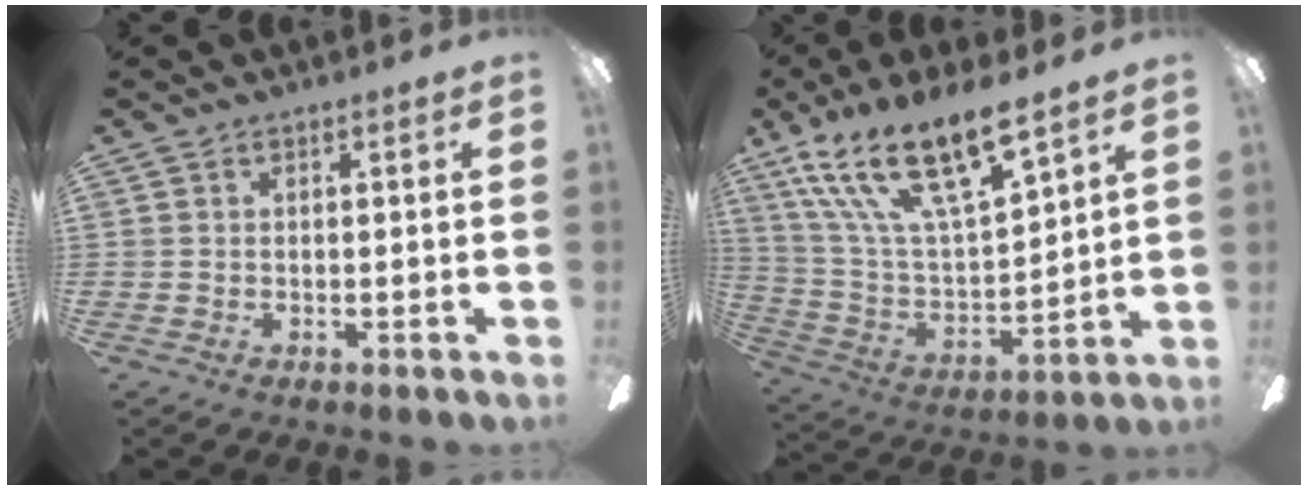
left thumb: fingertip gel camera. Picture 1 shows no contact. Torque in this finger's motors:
{"motor_torque": [0.37, 1.01, 1.31, -1.45, 0.60]}